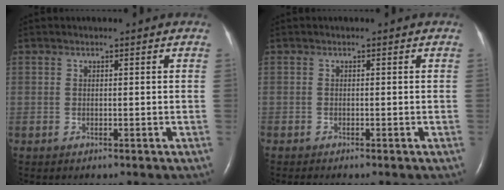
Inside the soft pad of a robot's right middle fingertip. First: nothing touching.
{"total": 0.9, "force": [-0.8, -0.1, 0.4], "torque": [-0.007, -0.001, -0.014]}